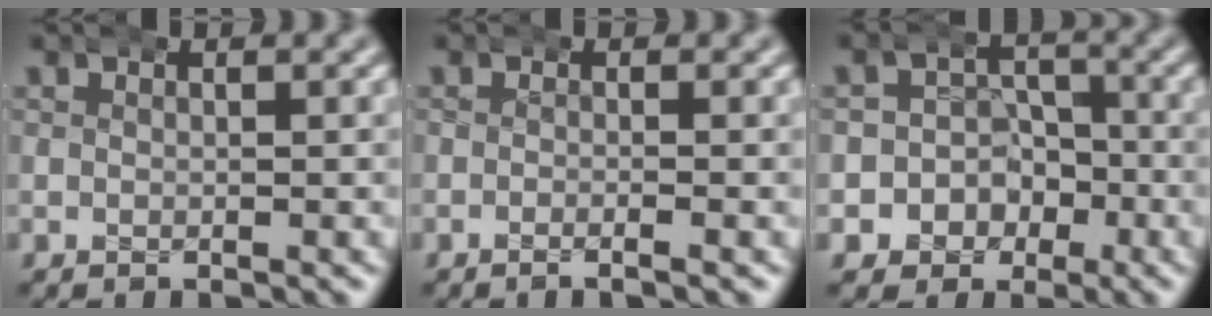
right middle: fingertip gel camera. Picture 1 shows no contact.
{"total": 1.2, "force": [-0.8, -0.4, 0.8], "torque": [-0.012, 0.009, -0.020]}
{"total": 8.7, "force": [-2.8, 8.1, 1.6], "torque": [-0.036, -0.014, -0.060]}